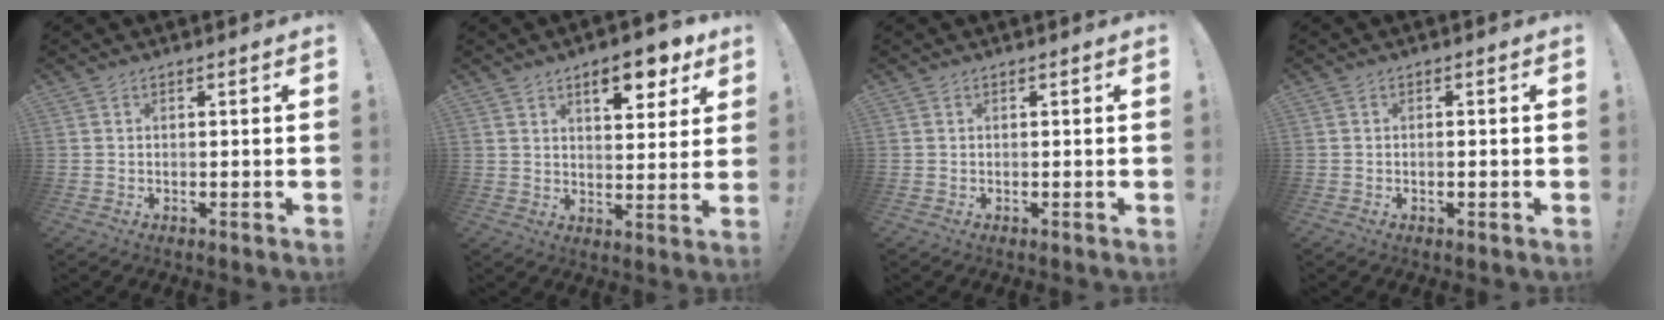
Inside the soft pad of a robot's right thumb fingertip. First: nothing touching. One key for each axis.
{"total": 10.2, "fx": 5.9, "fy": 4.0, "fz": 7.3, "tx": -0.091, "ty": -0.030, "tz": 0.098}
{"total": 0.0}
{"total": 0.8, "fx": -0.5, "fy": 0.1, "fz": 0.6, "tx": -0.020, "ty": 0.003, "tz": -0.007}